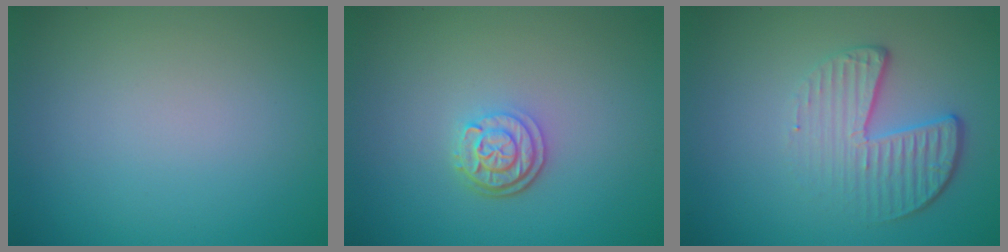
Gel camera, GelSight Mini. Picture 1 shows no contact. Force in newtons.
{"total": 2.8, "press": 2.3, "slide": 1.6}
{"total": 4.4, "press": 2.9, "slide": 3.3}